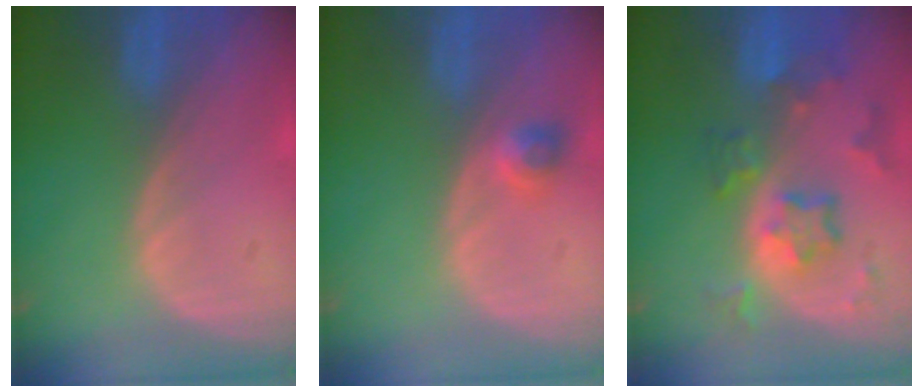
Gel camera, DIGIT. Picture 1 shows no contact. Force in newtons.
{"total": 2.4, "press": 2.0, "slide": 1.2}
{"total": 8.0, "press": 7.0, "slide": 3.9}